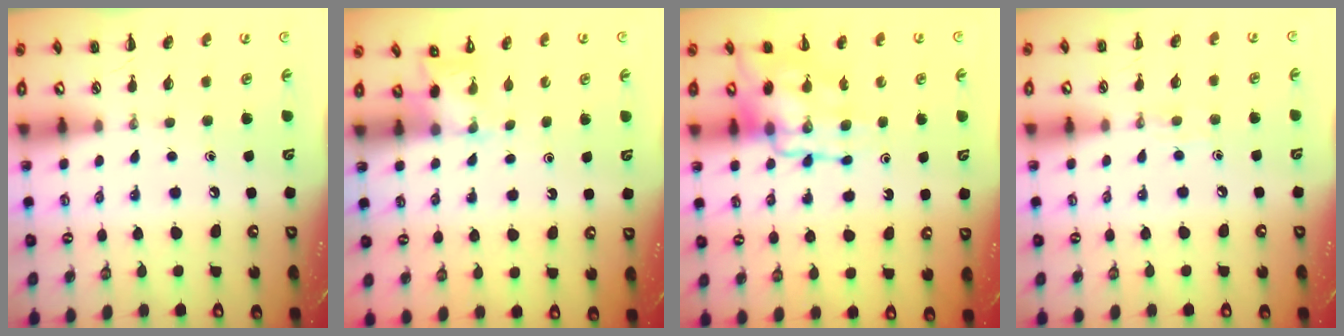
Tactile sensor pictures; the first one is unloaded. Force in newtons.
{"total": 2.7, "press": 2.6, "slide": 0.9}
{"total": 12.1, "press": 11.7, "slide": 3.0}
{"total": 3.2, "press": 3.1, "slide": 1.0}